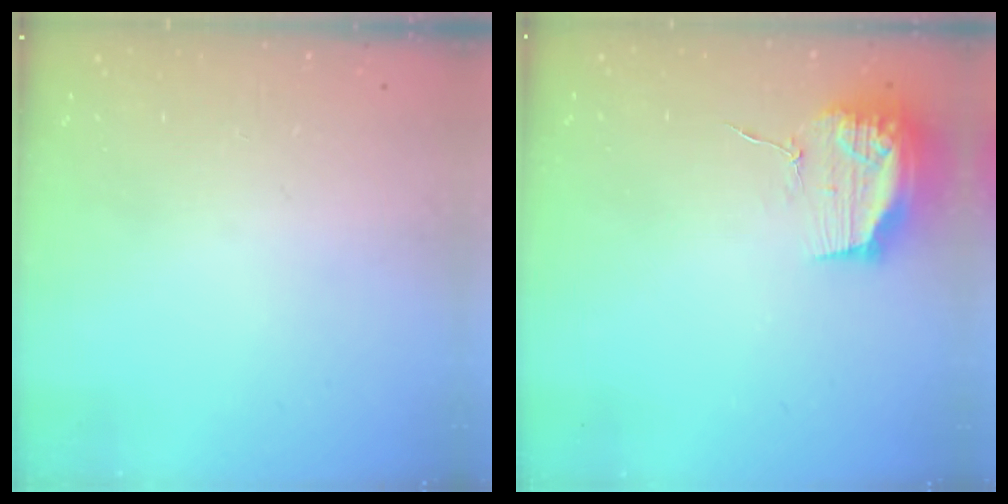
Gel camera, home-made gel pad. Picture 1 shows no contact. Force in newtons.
{"total": 13.9, "press": 13.9, "slide": 0.1}